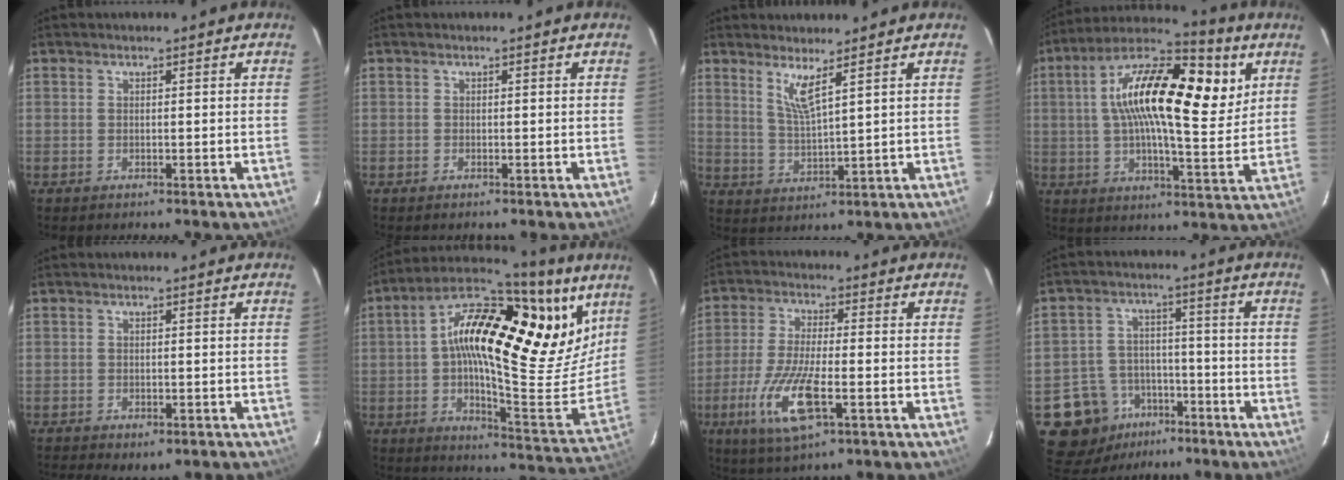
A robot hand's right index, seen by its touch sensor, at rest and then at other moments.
{"total": 0.0}
{"total": 4.7, "force": [3.2, -0.2, 3.5], "torque": [-0.070, -0.010, 0.062]}
{"total": 21.6, "force": [6.8, 7.8, 18.9], "torque": [-0.329, 0.030, 0.090]}
{"total": 5.7, "force": [-3.9, 2.8, 3.1], "torque": [-0.073, -0.017, -0.050]}
{"total": 28.9, "force": [11.2, 11.6, 24.0], "torque": [-0.369, 0.007, 0.161]}
{"total": 12.1, "force": [-4.4, 3.2, 10.8], "torque": [-0.230, -0.018, -0.084]}
{"total": 11.8, "force": [-6.4, 9.5, 2.9], "torque": [-0.089, 0.027, -0.085]}